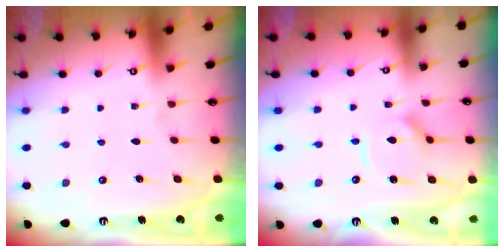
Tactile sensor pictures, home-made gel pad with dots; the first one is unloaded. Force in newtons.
{"total": 8.4, "press": 8.3, "slide": 0.9}